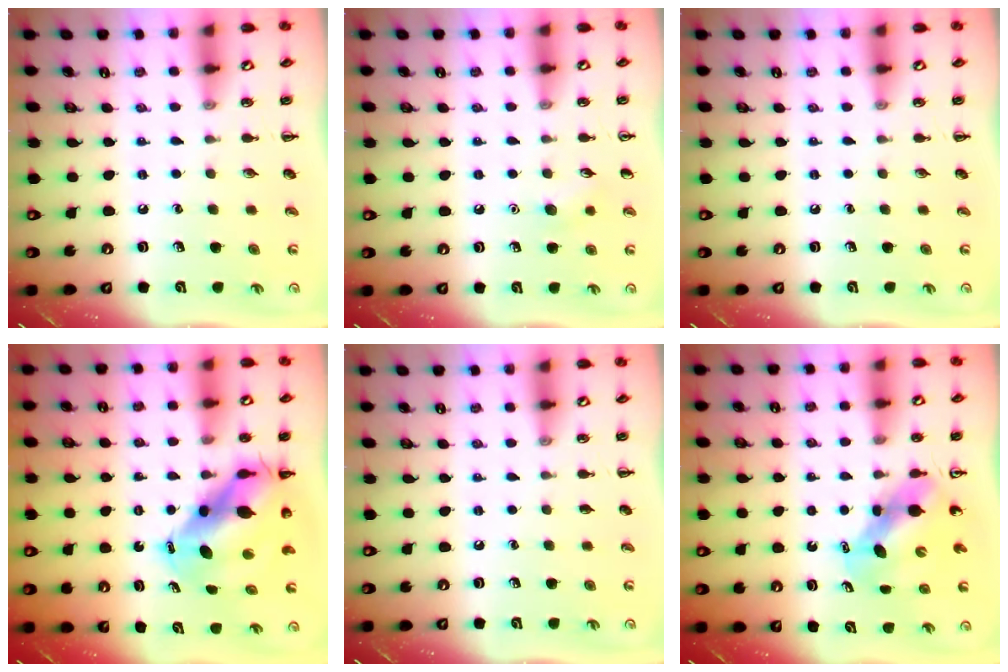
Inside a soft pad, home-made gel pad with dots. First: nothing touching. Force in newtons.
{"total": 4.9, "press": 4.6, "slide": 1.4}
{"total": 0.0}
{"total": 10.6, "press": 10.3, "slide": 2.5}
{"total": 0.0}
{"total": 5.5, "press": 5.4, "slide": 1.0}